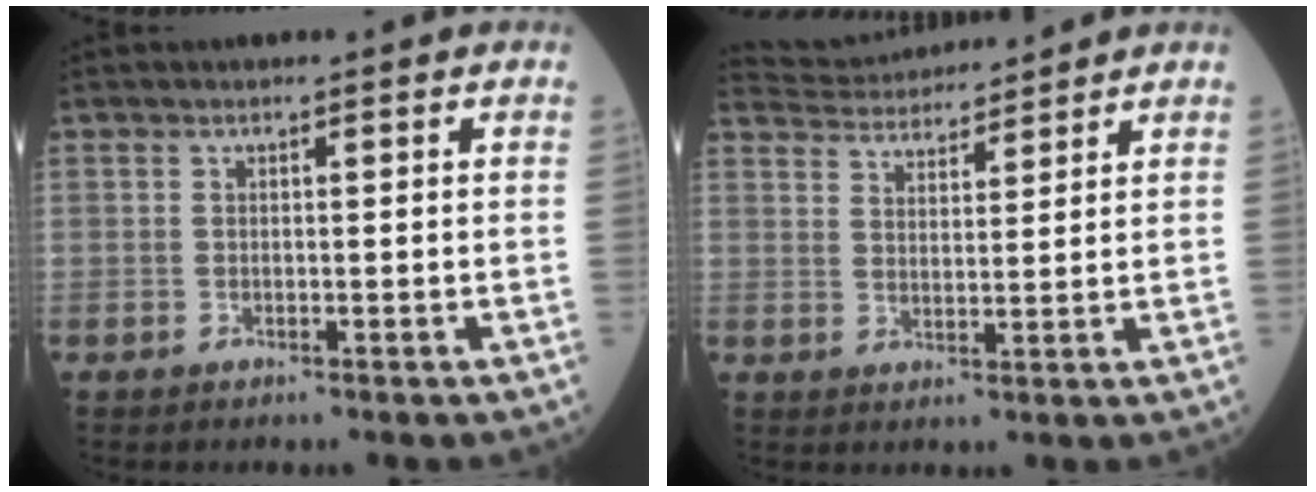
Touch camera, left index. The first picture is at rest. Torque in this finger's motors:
{"motor_torque": [-0.49, -1.01, 0.00, 0.00]}